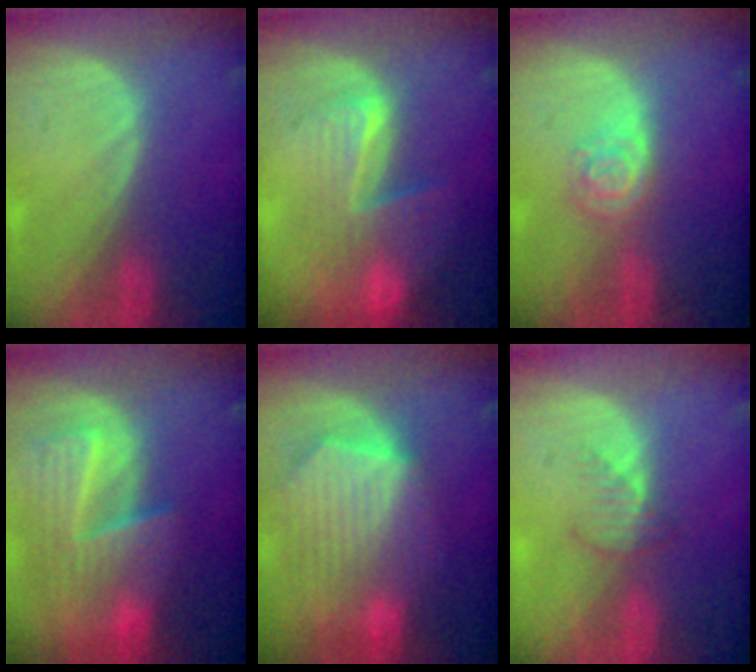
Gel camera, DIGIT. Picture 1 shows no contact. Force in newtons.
{"total": 7.1, "press": 6.9, "slide": 1.9}
{"total": 4.2, "press": 3.8, "slide": 1.8}
{"total": 9.9, "press": 8.5, "slide": 5.0}
{"total": 10.4, "press": 9.1, "slide": 5.1}
{"total": 2.5, "press": 2.5, "slide": 0.2}